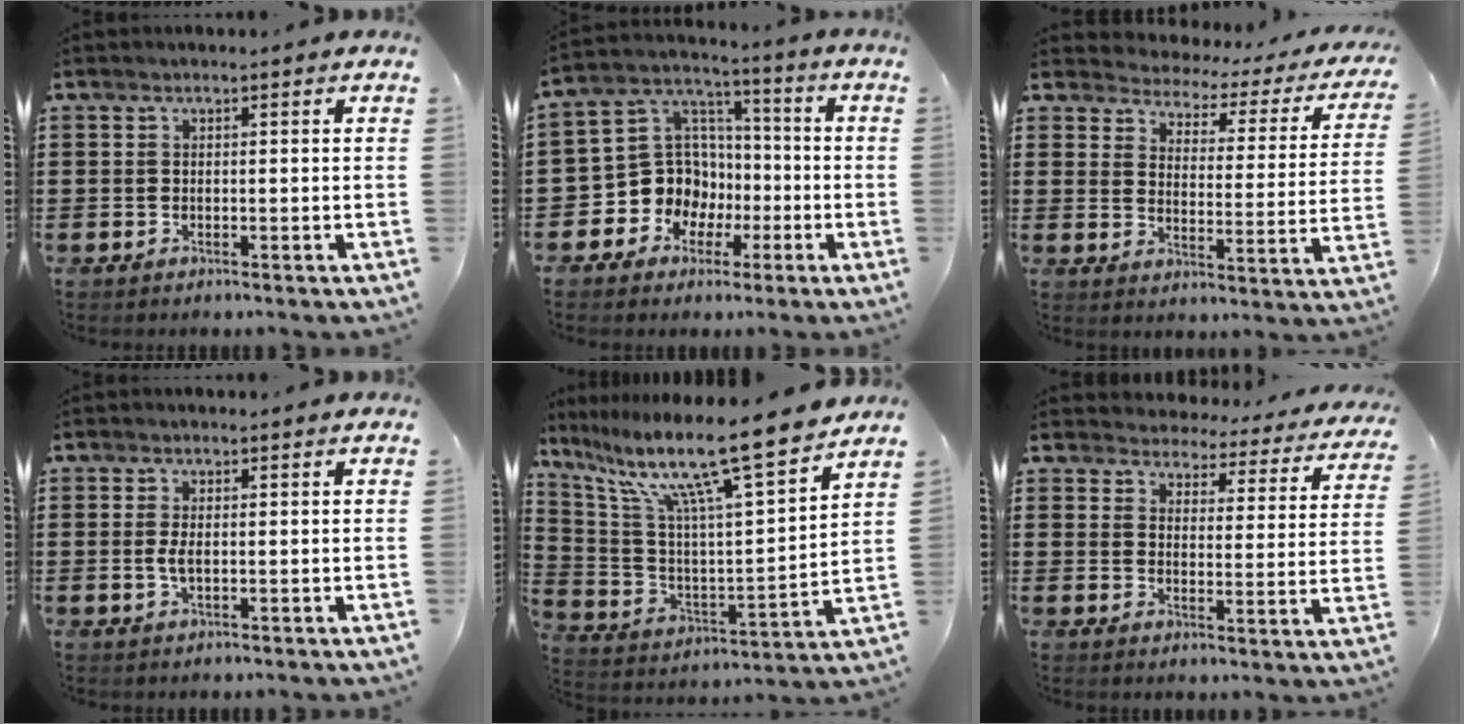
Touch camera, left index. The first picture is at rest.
{"total": 10.2, "force": [-2.7, 9.5, 2.6], "torque": [-0.102, 0.004, -0.045]}
{"total": 2.3, "force": [2.3, 0.6, 0.0], "torque": [-0.023, -0.024, 0.029]}
{"total": 2.0, "force": [0.0, 0.8, 1.9], "torque": [-0.051, -0.005, -0.006]}
{"total": 14.4, "force": [11.0, 0.7, 9.3], "torque": [-0.197, -0.073, 0.175]}
{"total": 3.8, "force": [3.7, 0.6, -0.1], "torque": [-0.023, -0.029, 0.061]}